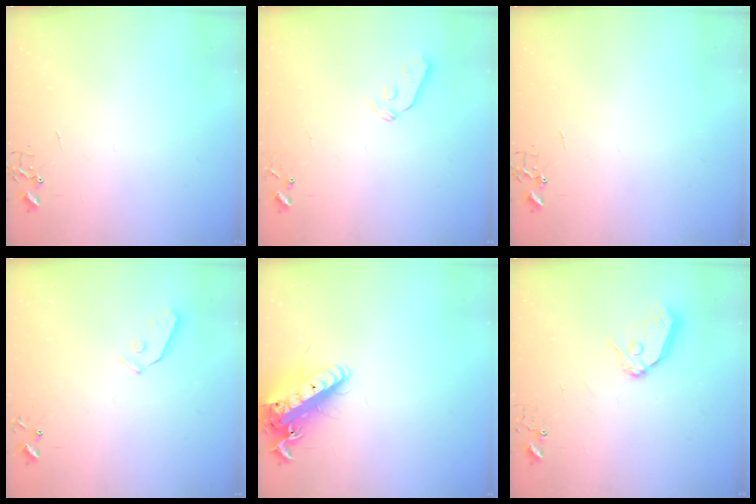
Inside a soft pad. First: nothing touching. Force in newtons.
{"total": 5.9, "press": 5.8, "slide": 0.7}
{"total": 0.0}
{"total": 3.2, "press": 3.2, "slide": 0.4}
{"total": 16.4, "press": 16.0, "slide": 3.4}
{"total": 9.9, "press": 9.8, "slide": 1.3}